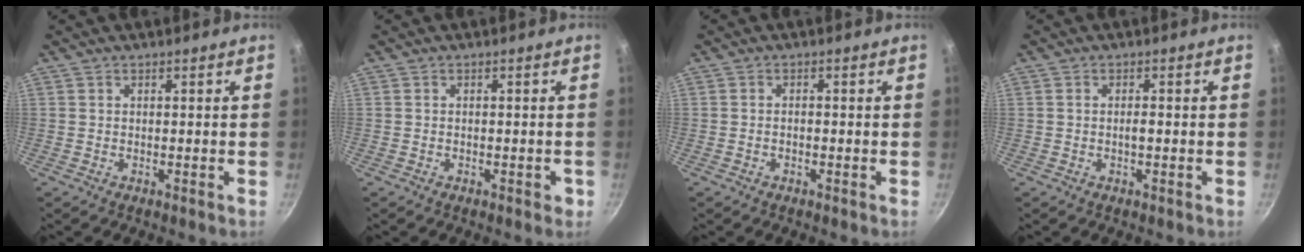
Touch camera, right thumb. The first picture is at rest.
{"total": 1.5, "force": [-0.7, 0.8, 1.1], "torque": [-0.009, 0.007, -0.006]}
{"total": 1.0, "force": [-0.5, 0.5, 0.7], "torque": [-0.015, 0.009, -0.012]}
{"total": 1.2, "force": [-0.3, 0.4, 1.1], "torque": [-0.019, 0.005, -0.007]}